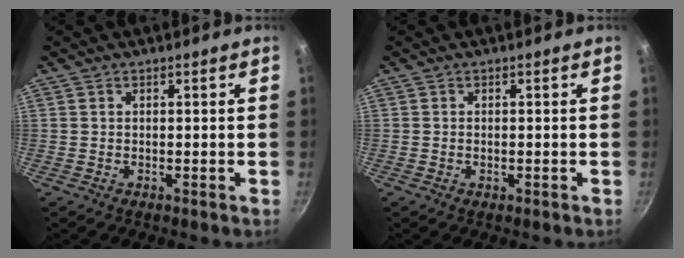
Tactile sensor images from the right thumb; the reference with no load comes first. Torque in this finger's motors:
{"motor_torque": [-0.43, -0.31, -0.17, 0.67, 0.06]}